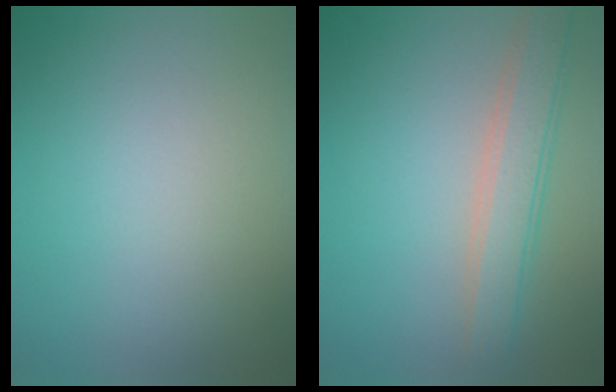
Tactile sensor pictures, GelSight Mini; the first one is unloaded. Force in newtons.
{"total": 3.4, "press": 3.4, "slide": 0.2}